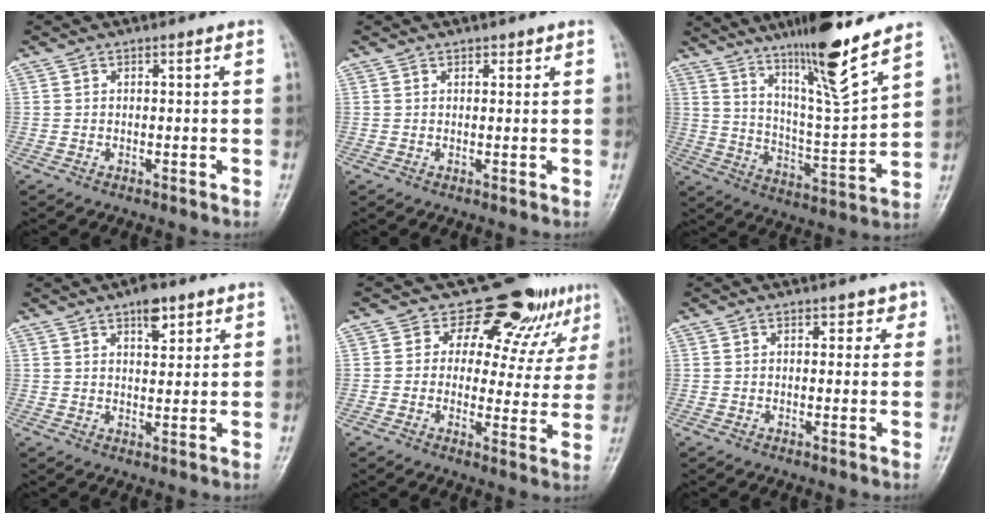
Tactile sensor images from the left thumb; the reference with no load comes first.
{"total": 1.0, "force": [0.8, 0.5, 0.4], "torque": [0.001, -0.004, 0.008]}
{"total": 17.1, "force": [12.2, 0.8, 11.9], "torque": [-0.187, -0.076, 0.215]}
{"total": 5.1, "force": [3.1, 2.3, 3.3], "torque": [-0.034, -0.016, 0.045]}
{"total": 13.7, "force": [9.6, 7.2, 6.7], "torque": [-0.038, -0.050, 0.111]}
{"total": 2.4, "force": [1.2, 1.6, 1.4], "torque": [0.004, -0.003, 0.012]}